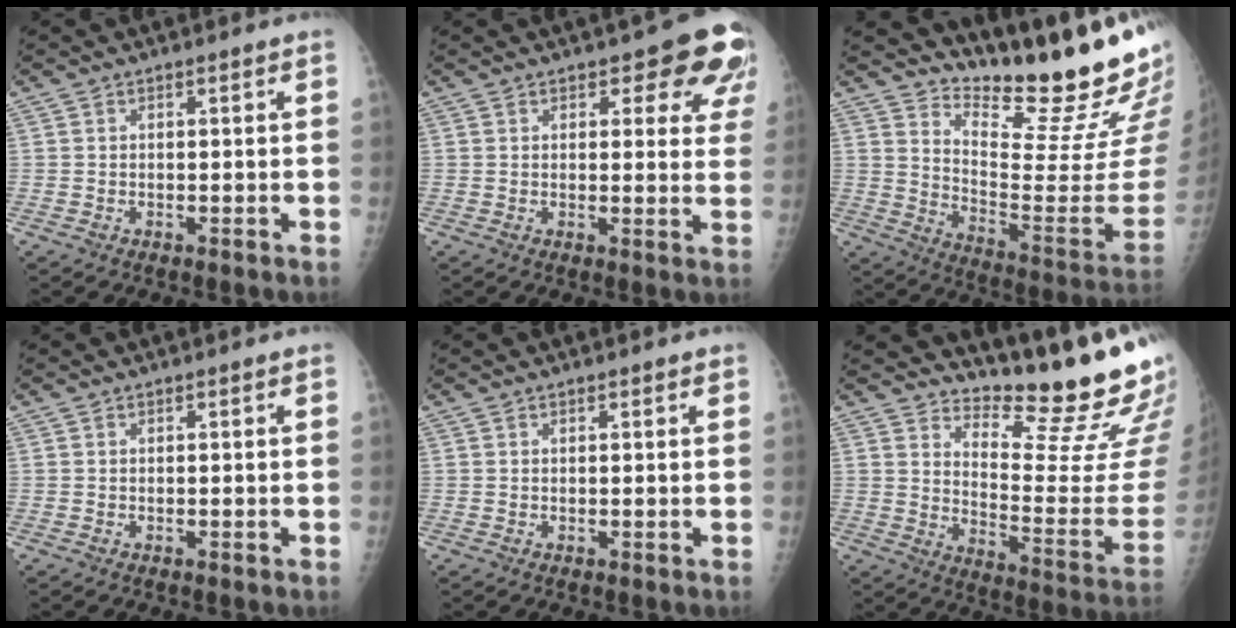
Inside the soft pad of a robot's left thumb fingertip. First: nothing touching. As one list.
[{"total": 10.5, "force": [6.0, 4.4, 7.4], "torque": [-0.041, -0.023, 0.061]}, {"total": 21.8, "force": [19.0, 3.3, 10.2], "torque": [-0.121, -0.179, 0.271]}, {"total": 0.0}, {"total": 0.9, "force": [0.6, 0.3, 0.6], "torque": [-0.008, -0.001, 0.007]}, {"total": 17.5, "force": [15.8, 1.9, 7.4], "torque": [-0.080, -0.179, 0.216]}]